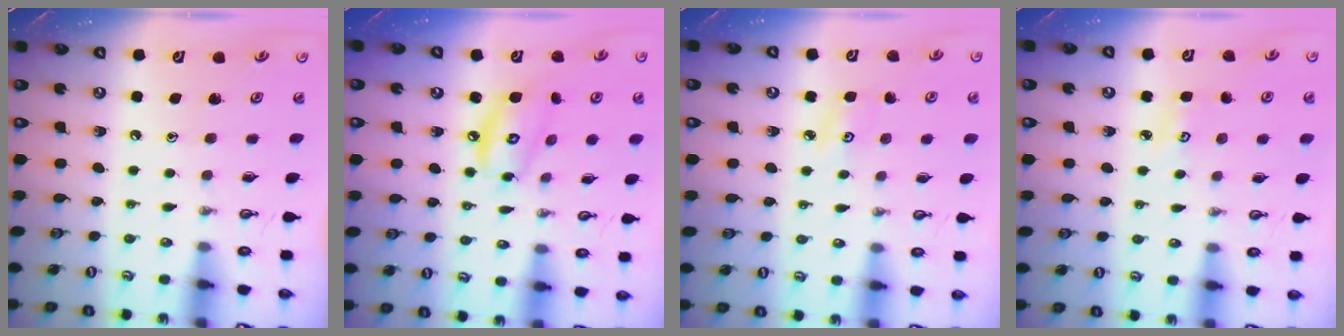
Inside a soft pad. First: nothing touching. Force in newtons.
{"total": 8.9, "press": 8.9, "slide": 0.7}
{"total": 3.7, "press": 3.6, "slide": 0.4}
{"total": 3.2, "press": 3.2, "slide": 0.4}